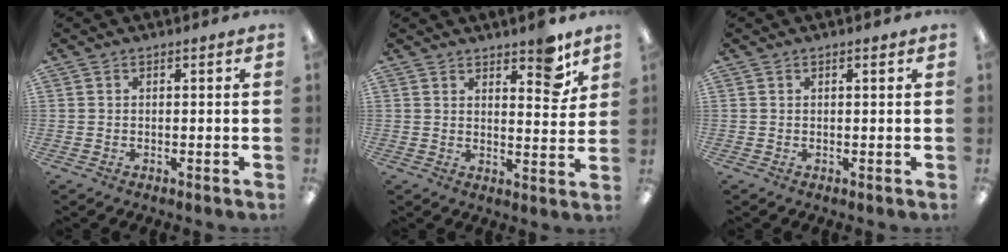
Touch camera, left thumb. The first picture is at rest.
{"total": 8.1, "force": [5.8, 3.0, 4.7], "torque": [-0.035, -0.041, 0.092]}
{"total": 0.6, "force": [0.3, 0.1, 0.5], "torque": [-0.011, 0.000, 0.005]}